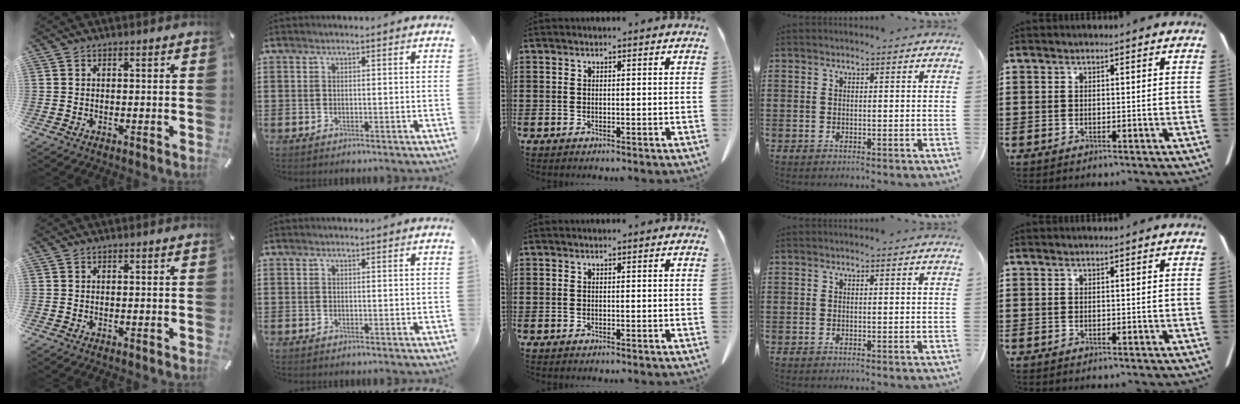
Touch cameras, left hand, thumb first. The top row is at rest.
{}